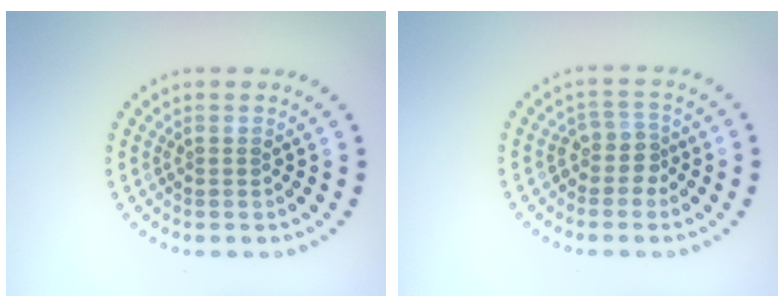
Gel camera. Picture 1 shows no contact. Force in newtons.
{"total": 1.9, "press": 1.6, "slide": 1.2}